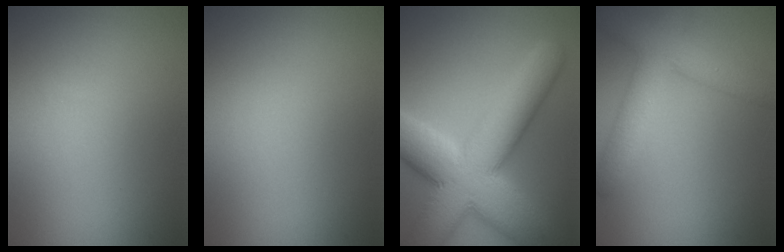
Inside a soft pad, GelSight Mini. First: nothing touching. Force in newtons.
{"total": 0.0}
{"total": 12.6, "press": 12.6, "slide": 0.7}
{"total": 5.3, "press": 5.3, "slide": 0.2}